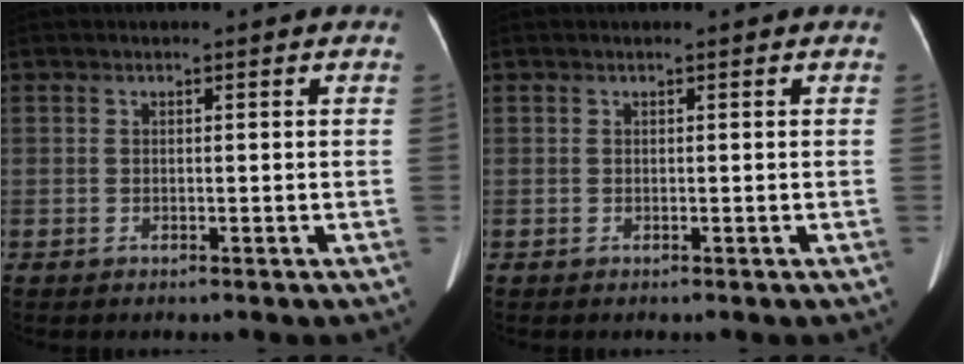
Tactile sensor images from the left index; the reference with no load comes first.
{"total": 0.0}